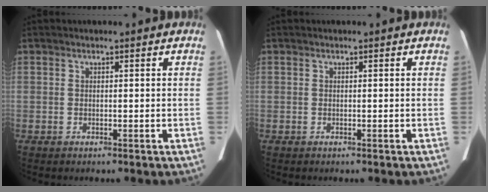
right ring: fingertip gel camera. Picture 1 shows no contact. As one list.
[{"total": 0.0}]